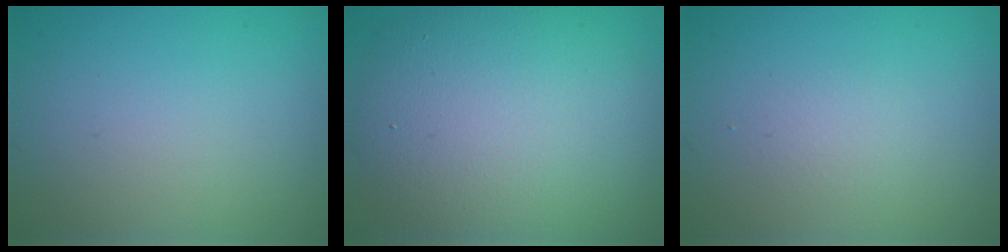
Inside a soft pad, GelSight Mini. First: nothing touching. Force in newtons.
{"total": 11.0, "press": 11.0, "slide": 0.4}
{"total": 1.1, "press": 1.1, "slide": 0.1}